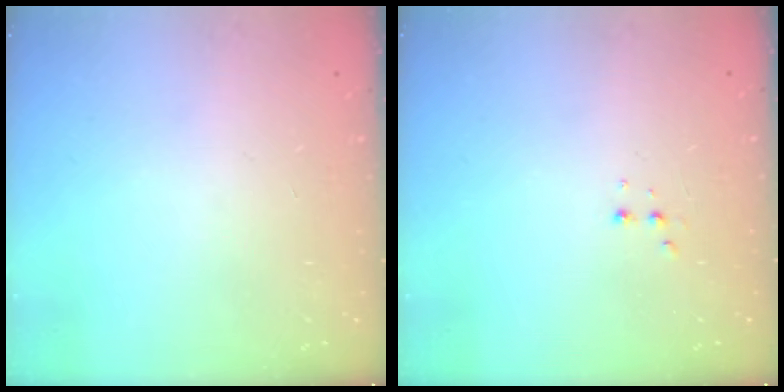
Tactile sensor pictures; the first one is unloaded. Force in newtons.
{"total": 2.9, "press": 2.7, "slide": 1.0}